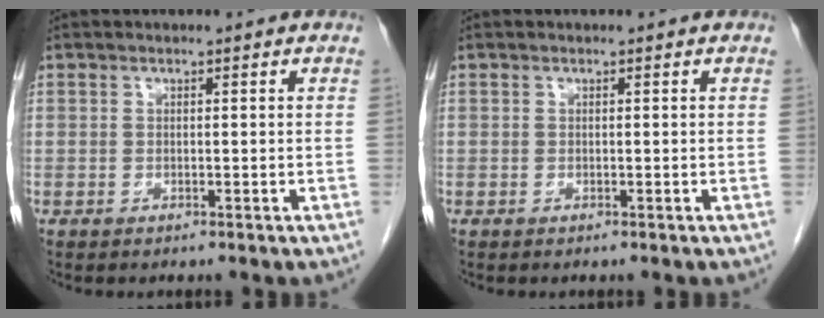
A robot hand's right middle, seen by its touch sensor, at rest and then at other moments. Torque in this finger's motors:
{"motor_torque": [-0.18, -0.35, -0.09, -0.01]}